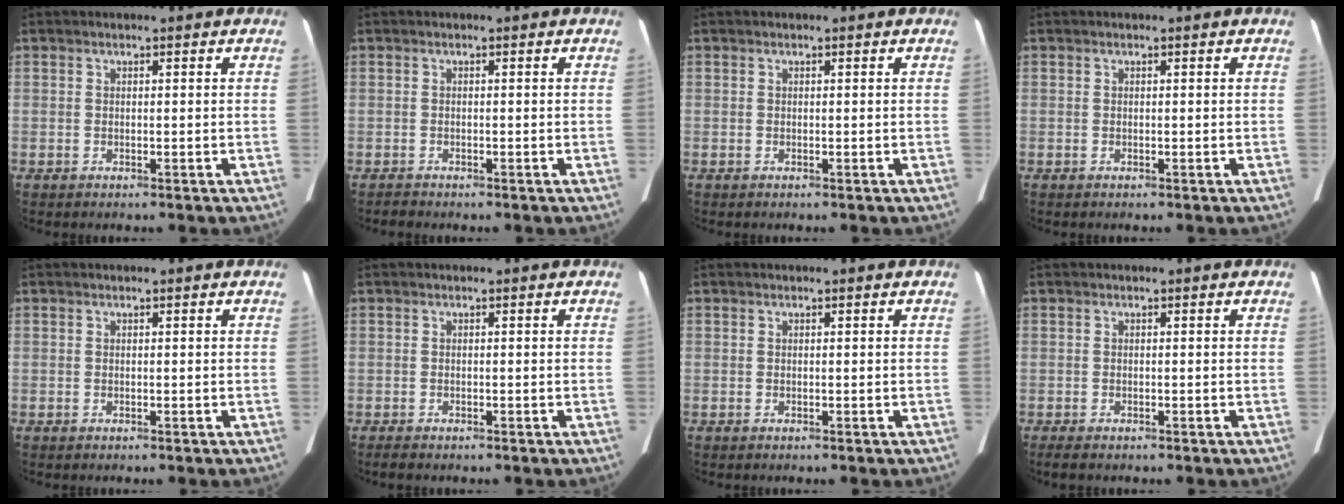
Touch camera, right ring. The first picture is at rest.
{"total": 0.7, "force": [-0.7, 0.1, 0.0], "torque": [-0.007, -0.003, -0.013]}
{"total": 0.0}
{"total": 0.0}
{"total": 0.0}
{"total": 1.0, "force": [-0.8, 0.2, 0.4], "torque": [-0.017, -0.004, -0.012]}
{"total": 0.0}
{"total": 1.6, "force": [-1.2, 0.5, 0.9], "torque": [-0.021, -0.005, -0.014]}